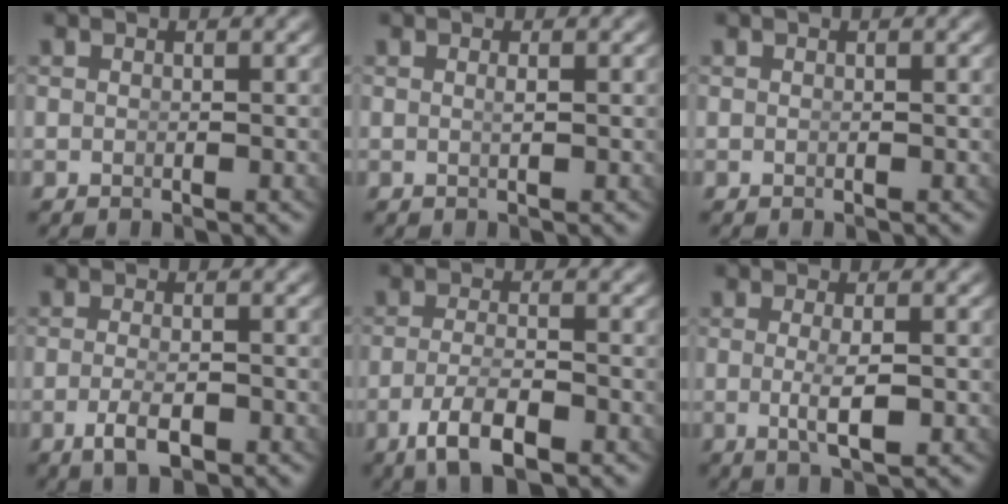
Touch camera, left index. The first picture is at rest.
{"total": 0.7, "force": [-0.1, -0.5, 0.4], "torque": [-0.010, -0.009, 0.004]}
{"total": 0.0}
{"total": 3.2, "force": [-2.1, 0.8, 2.3], "torque": [-0.049, -0.017, -0.025]}
{"total": 4.7, "force": [-3.0, 1.1, 3.5], "torque": [-0.066, -0.021, -0.038]}
{"total": 3.0, "force": [-0.7, 0.3, 2.9], "torque": [-0.060, -0.018, 0.000]}